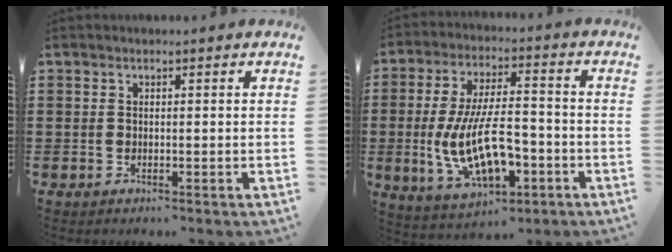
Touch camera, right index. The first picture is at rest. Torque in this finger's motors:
{"motor_torque": [2.14, 0.00, 1.05, 0.21]}